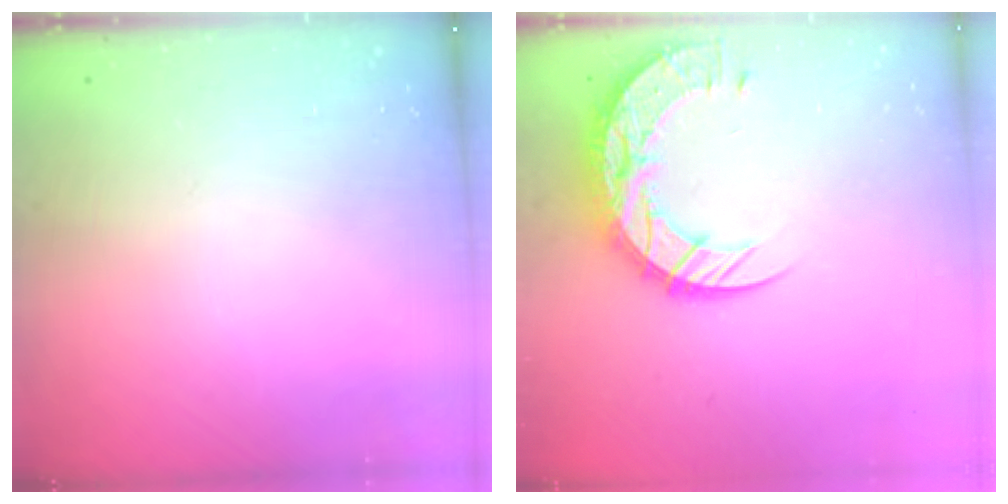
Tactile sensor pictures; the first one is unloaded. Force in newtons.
{"total": 18.1, "press": 18.0, "slide": 1.4}